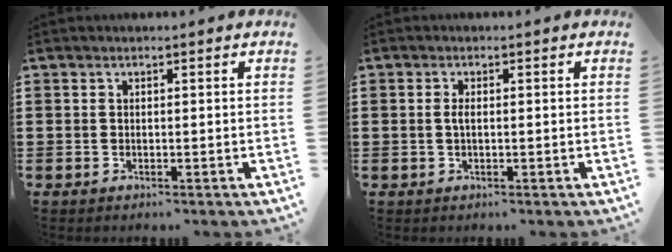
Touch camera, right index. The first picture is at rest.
{"total": 1.4, "force": [-0.1, 0.5, 1.3], "torque": [-0.032, -0.001, -0.005]}